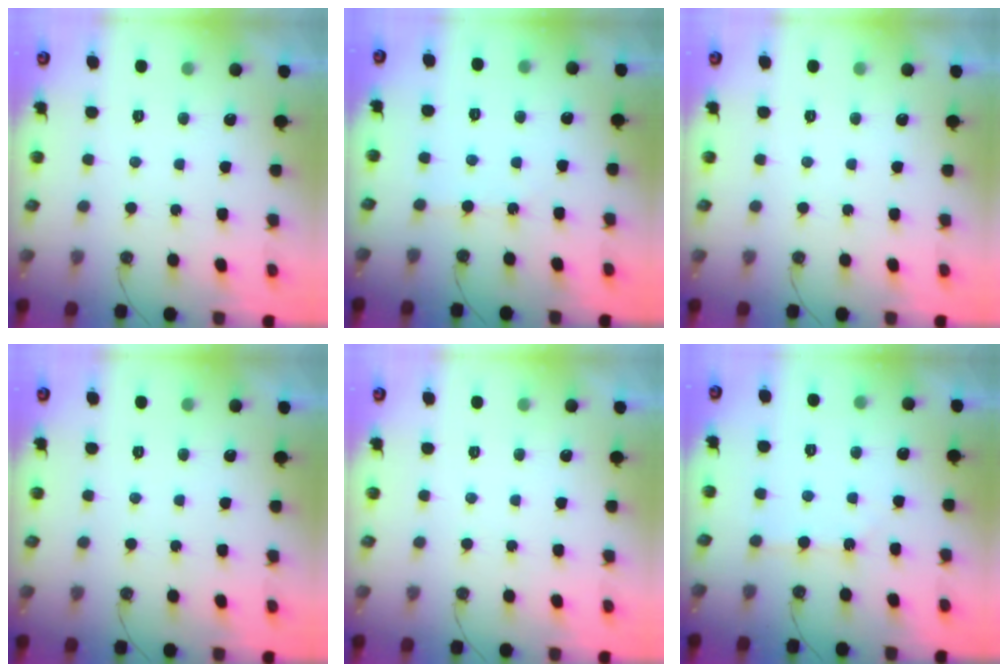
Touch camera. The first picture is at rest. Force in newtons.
{"total": 2.4, "press": 2.4, "slide": 0.2}
{"total": 0.0}
{"total": 0.0}
{"total": 0.0}
{"total": 1.8, "press": 1.7, "slide": 0.4}